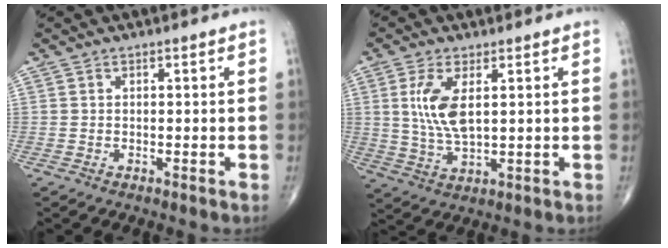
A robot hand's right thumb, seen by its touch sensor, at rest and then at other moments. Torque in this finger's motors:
{"motor_torque": [-0.74, 0.37, 0.54, 0.13, 0.00]}